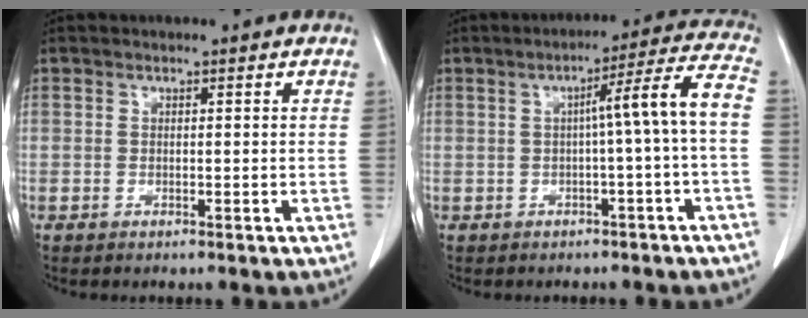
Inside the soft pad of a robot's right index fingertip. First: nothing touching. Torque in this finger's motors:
{"motor_torque": [0.98, -0.25, 0.56, 0.15]}